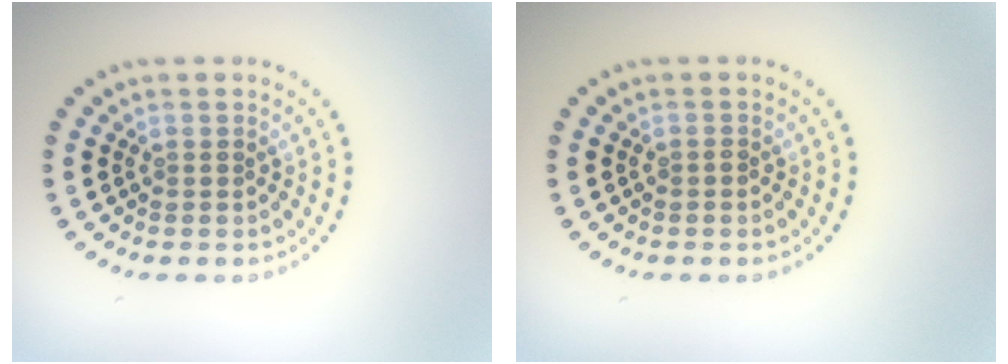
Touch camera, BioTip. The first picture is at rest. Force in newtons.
{"total": 0.7, "press": 0.6, "slide": 0.3}